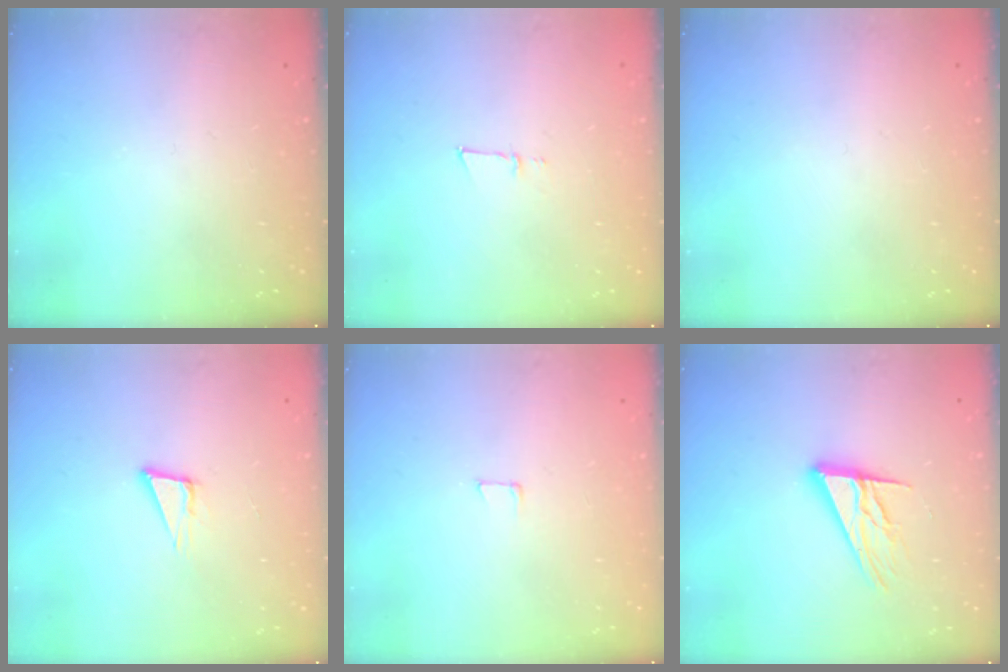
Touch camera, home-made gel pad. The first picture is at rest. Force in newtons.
{"total": 4.2, "press": 4.0, "slide": 1.1}
{"total": 0.0}
{"total": 4.9, "press": 3.8, "slide": 3.0}
{"total": 4.3, "press": 4.3, "slide": 0.4}
{"total": 13.3, "press": 13.1, "slide": 2.5}